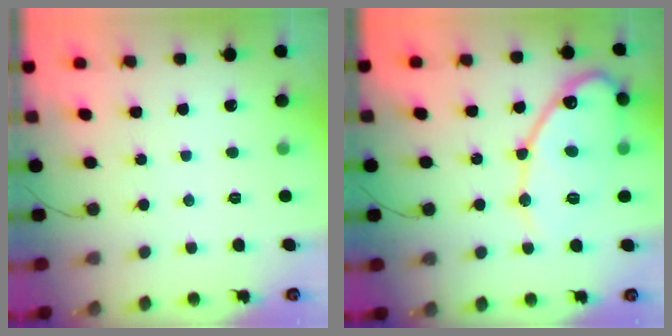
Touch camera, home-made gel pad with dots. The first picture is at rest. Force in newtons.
{"total": 15.5, "press": 15.4, "slide": 0.7}